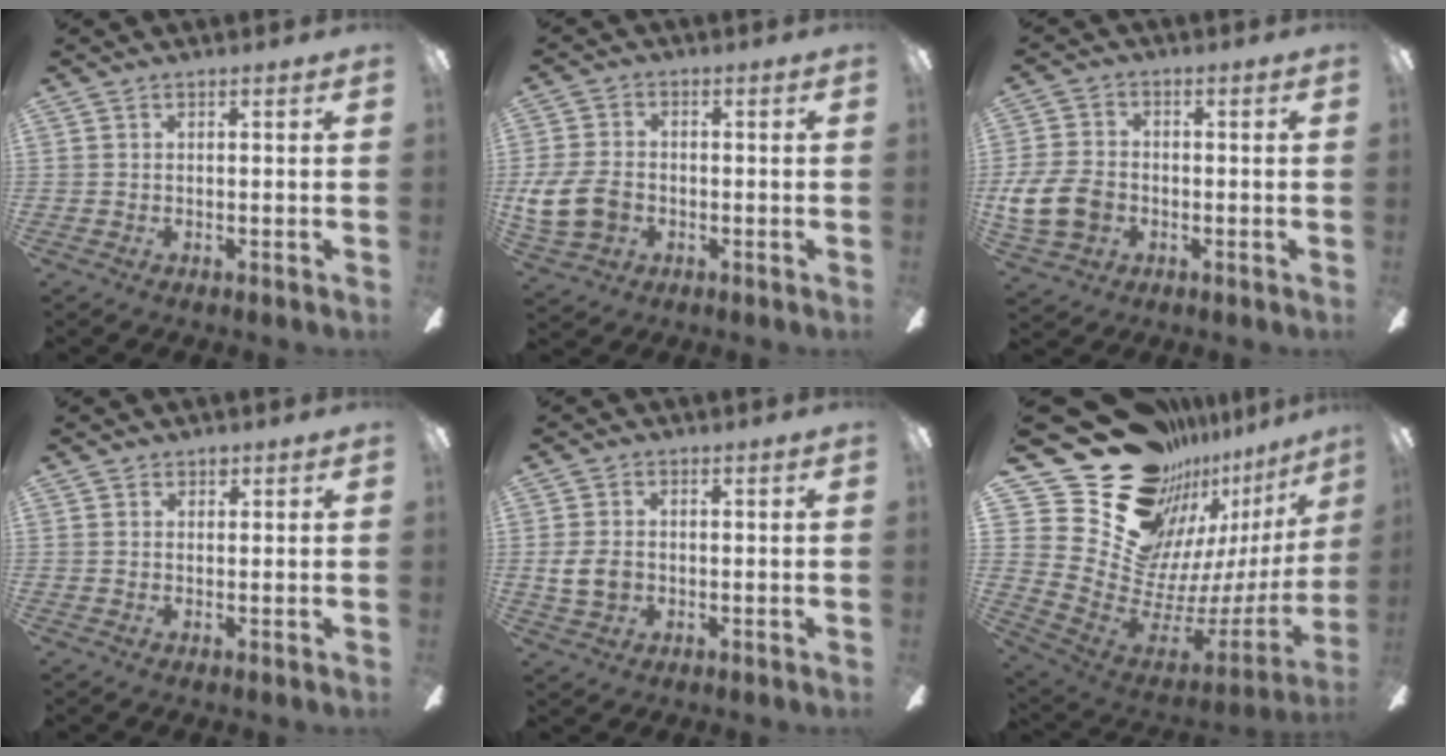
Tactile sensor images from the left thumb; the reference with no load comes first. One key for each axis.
{"total": 10.7, "fx": -2.1, "fy": 8.2, "fz": 6.5, "tx": -0.154, "ty": 0.020, "tz": -0.036}
{"total": 11.4, "fx": -2.6, "fy": 8.7, "fz": 6.9, "tx": -0.149, "ty": 0.022, "tz": -0.044}
{"total": 1.4, "fx": 0.9, "fy": 0.9, "fz": 0.3, "tx": 0.000, "ty": 0.000, "tz": 0.015}
{"total": 6.2, "fx": -0.2, "fy": 4.7, "fz": 4.1, "tx": -0.101, "ty": 0.004, "tz": -0.006}
{"total": 25.8, "fx": 18.1, "fy": 15.0, "fz": 10.6, "tx": -0.167, "ty": -0.164, "tz": 0.380}